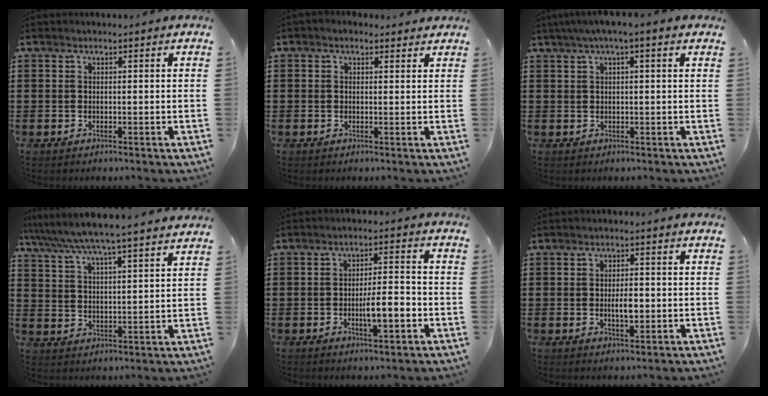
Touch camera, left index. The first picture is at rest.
{"total": 1.3, "force": [0.7, 1.1, 0.2], "torque": [-0.009, 0.006, 0.013]}
{"total": 2.2, "force": [0.6, 0.5, 2.1], "torque": [-0.039, 0.004, 0.009]}
{"total": 6.1, "force": [5.7, -0.2, 2.1], "torque": [-0.066, -0.034, 0.095]}
{"total": 5.9, "force": [-1.8, 1.7, 5.3], "torque": [-0.083, 0.004, -0.036]}
{"total": 3.5, "force": [-0.4, 1.2, 3.2], "torque": [-0.060, 0.003, -0.008]}